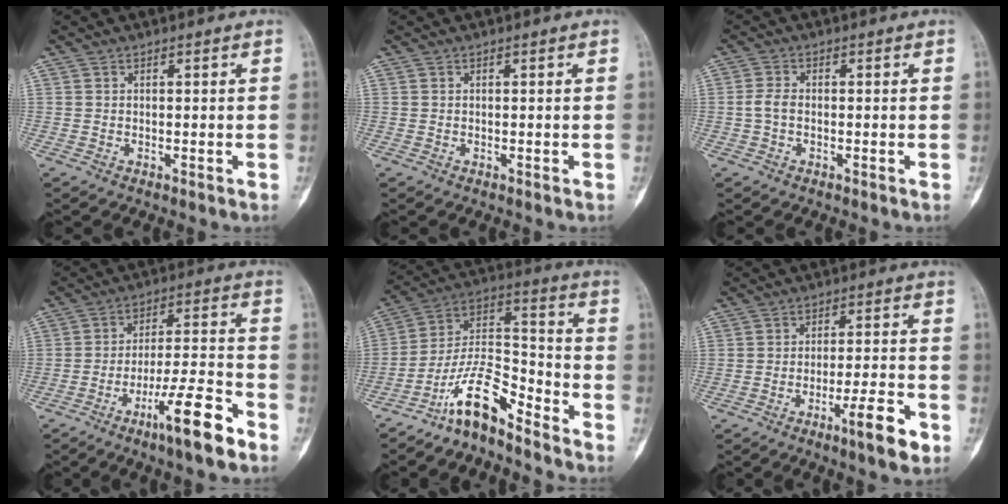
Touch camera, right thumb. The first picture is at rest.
{"total": 0.0}
{"total": 2.5, "force": [-0.4, 1.5, 2.0], "torque": [-0.043, 0.005, -0.014]}
{"total": 12.5, "force": [-7.5, 1.8, 9.9], "torque": [-0.170, 0.047, -0.125]}
{"total": 11.9, "force": [-9.2, 3.5, 6.7], "torque": [-0.123, 0.097, -0.177]}
{"total": 8.0, "force": [-4.2, 1.2, 6.7], "torque": [-0.105, 0.021, -0.064]}